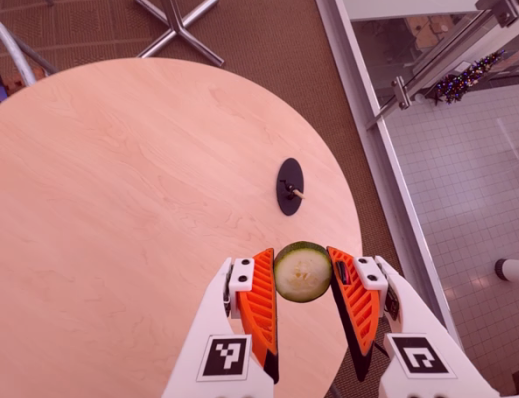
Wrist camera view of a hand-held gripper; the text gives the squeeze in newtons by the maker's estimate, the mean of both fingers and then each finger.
{"total": 8.1, "left": 8.2, "right": 8.0}